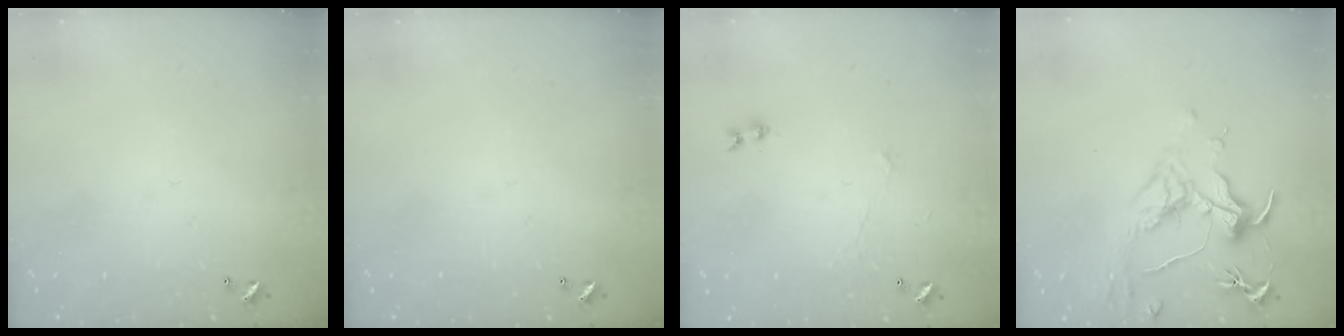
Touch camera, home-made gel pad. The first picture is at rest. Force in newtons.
{"total": 0.0}
{"total": 1.6, "press": 1.3, "slide": 0.9}
{"total": 1.7, "press": 1.5, "slide": 0.7}